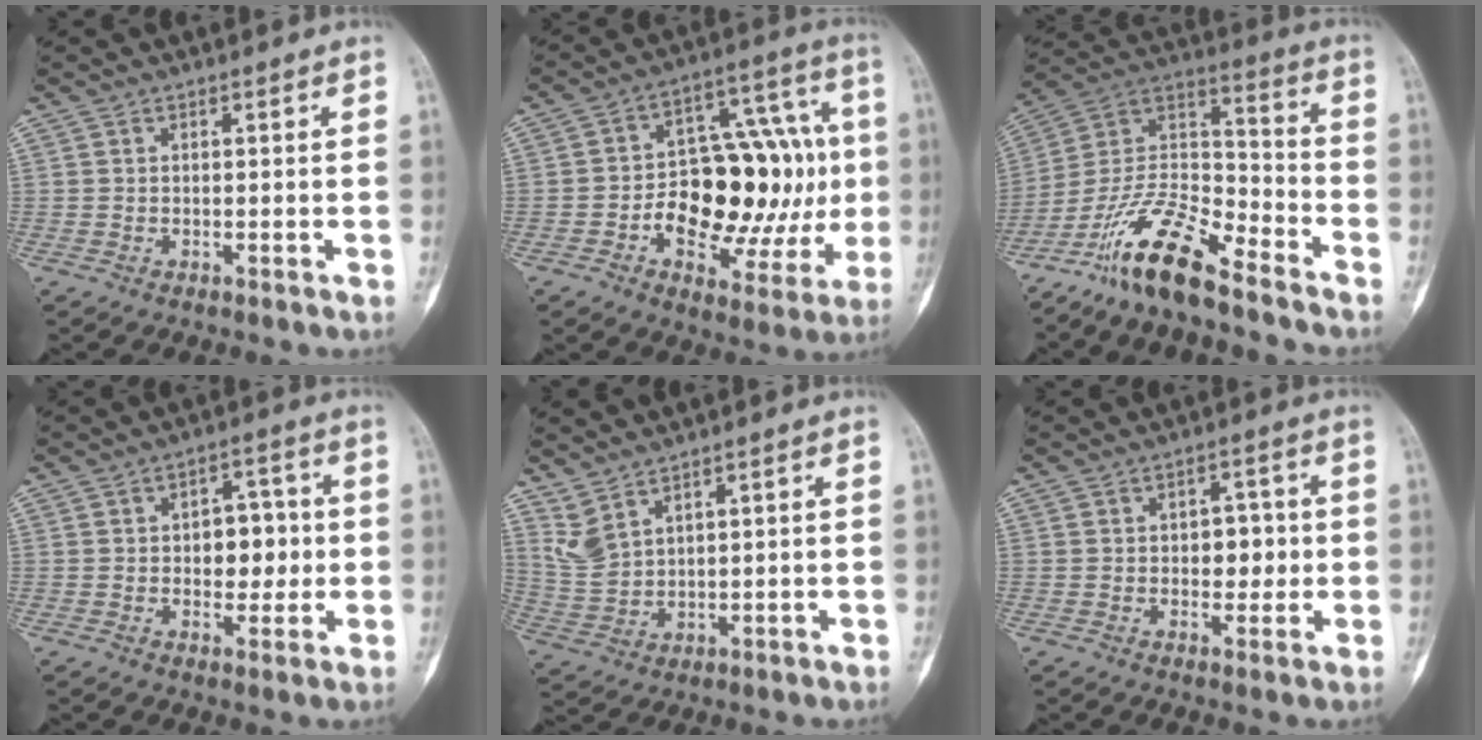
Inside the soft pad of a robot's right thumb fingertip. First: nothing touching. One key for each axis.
{"total": 23.9, "fx": -1.7, "fy": 13.3, "fz": 19.8, "tx": -0.243, "ty": 0.040, "tz": -0.013}
{"total": 16.4, "fx": -12.2, "fy": 4.4, "fz": 10.0, "tx": -0.182, "ty": 0.083, "tz": -0.229}
{"total": 7.8, "fx": 0.2, "fy": 5.0, "fz": 5.9, "tx": -0.046, "ty": 0.009, "tz": 0.004}
{"total": 5.6, "fx": 4.2, "fy": 2.0, "fz": 3.0, "tx": -0.064, "ty": -0.025, "tz": 0.103}
{"total": 5.3, "fx": 0.1, "fy": 3.5, "fz": 4.0, "tx": -0.027, "ty": 0.003, "tz": 0.002}